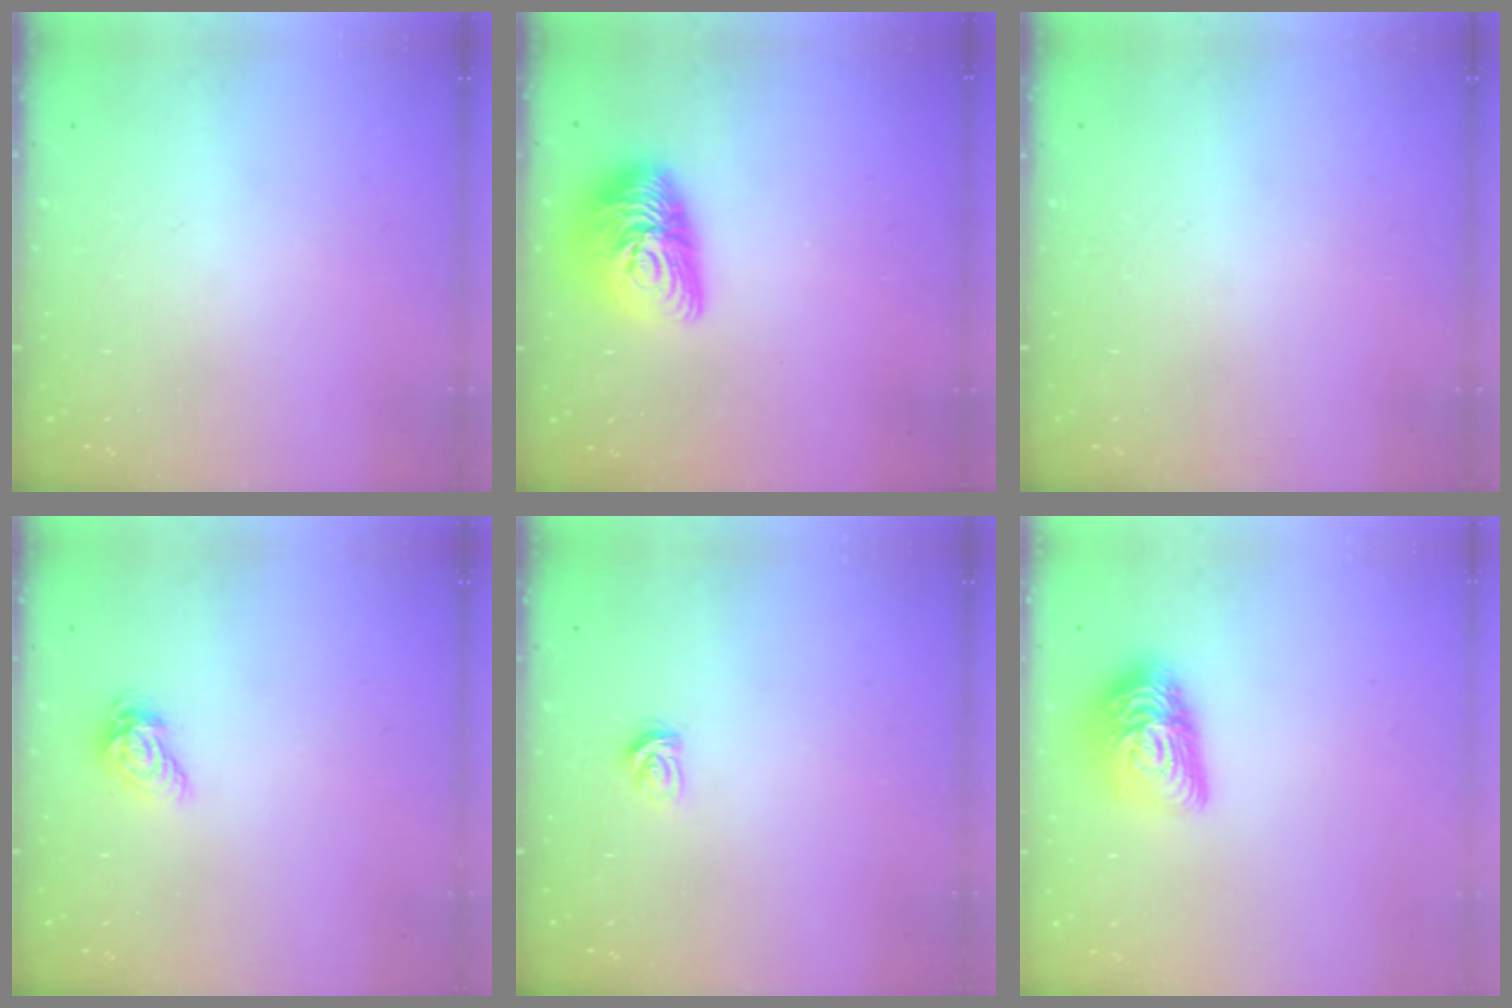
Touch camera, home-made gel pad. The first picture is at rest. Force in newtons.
{"total": 13.2, "press": 13.2, "slide": 1.0}
{"total": 0.0}
{"total": 6.6, "press": 6.6, "slide": 0.2}
{"total": 3.4, "press": 3.4, "slide": 0.3}
{"total": 15.0, "press": 14.9, "slide": 1.0}